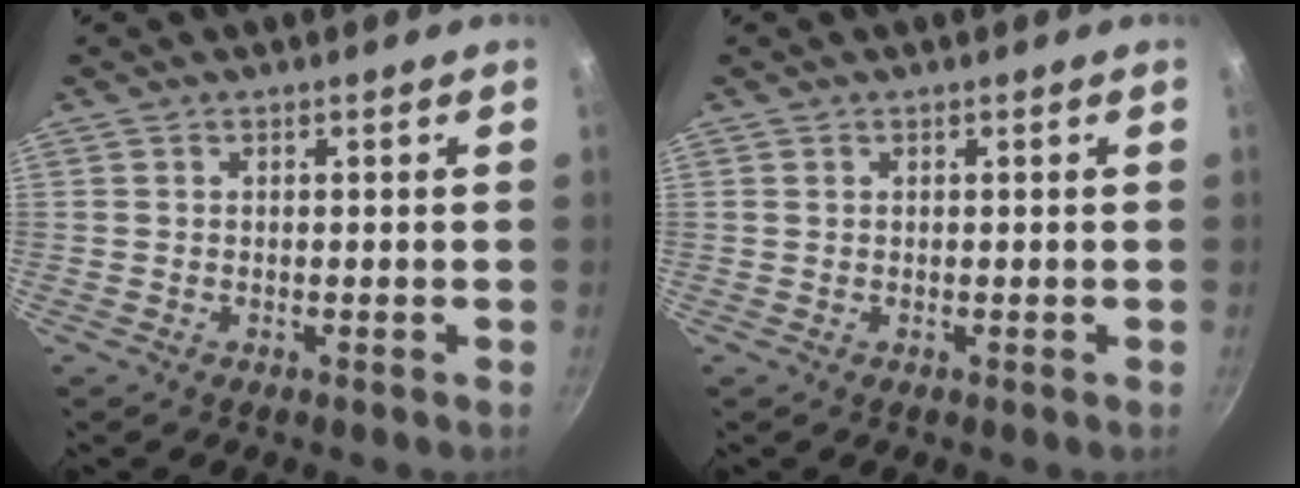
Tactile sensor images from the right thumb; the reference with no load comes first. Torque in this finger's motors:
{"motor_torque": [-0.65, -0.22, -0.07, -0.53, -0.02]}